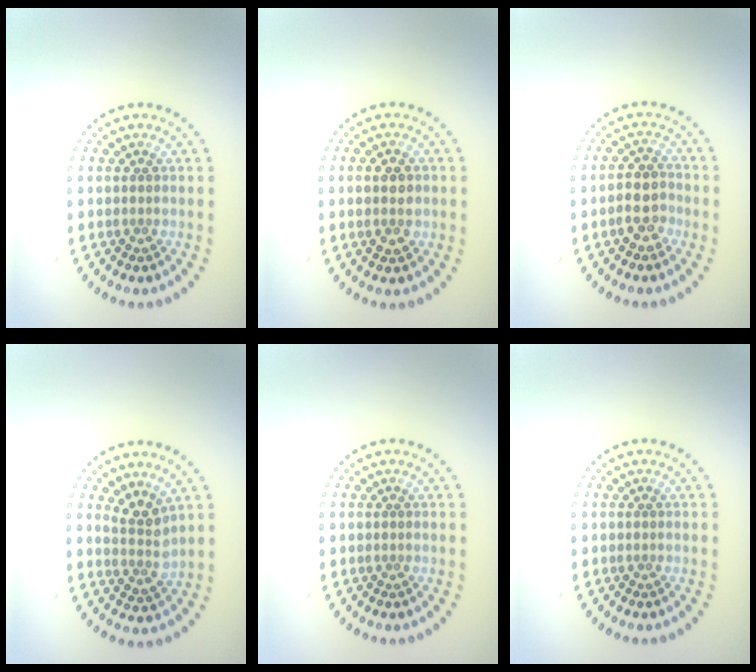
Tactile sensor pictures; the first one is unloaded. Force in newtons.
{"total": 2.9, "press": 2.9, "slide": 0.2}
{"total": 2.8, "press": 2.6, "slide": 0.9}
{"total": 2.7, "press": 2.0, "slide": 1.8}
{"total": 0.0}
{"total": 0.0}